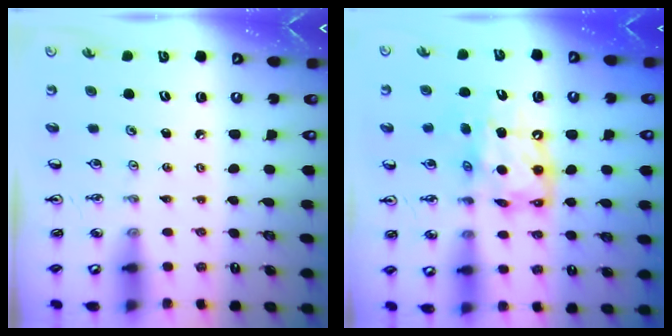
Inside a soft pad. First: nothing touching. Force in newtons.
{"total": 10.4, "press": 10.4, "slide": 1.1}